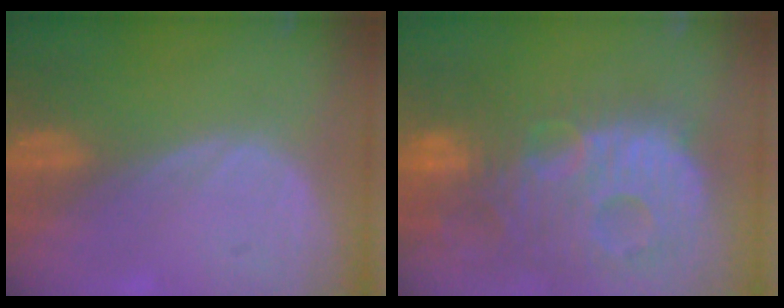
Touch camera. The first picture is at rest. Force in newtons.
{"total": 14.1, "press": 12.2, "slide": 7.0}